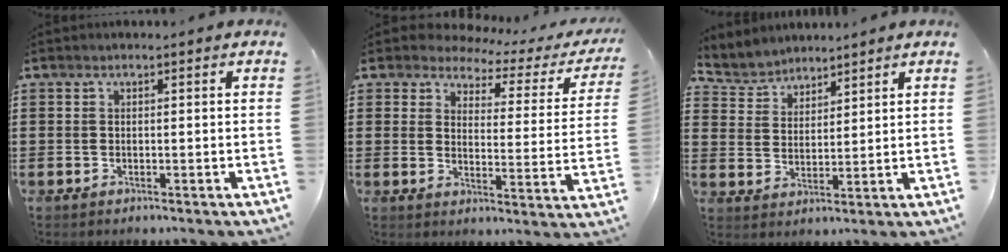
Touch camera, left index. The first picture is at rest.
{"total": 3.4, "force": [3.0, 1.2, 0.9], "torque": [-0.040, -0.019, 0.047]}
{"total": 4.2, "force": [3.9, 1.5, -0.3], "torque": [-0.015, -0.014, 0.071]}